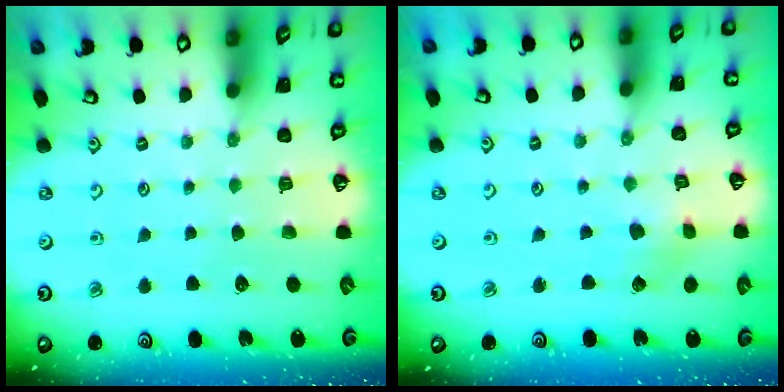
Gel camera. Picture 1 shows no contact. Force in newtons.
{"total": 2.7, "press": 2.7, "slide": 0.1}